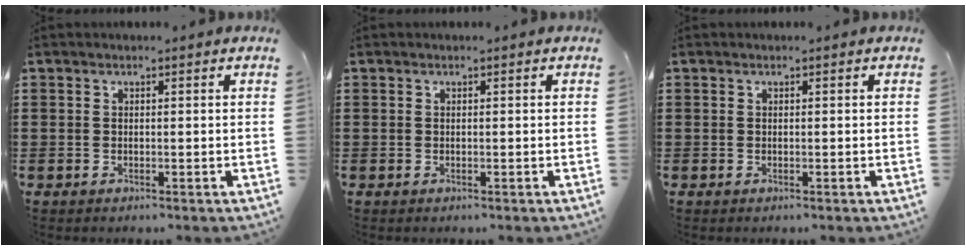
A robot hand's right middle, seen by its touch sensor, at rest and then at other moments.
{"total": 0.0}
{"total": 0.0}